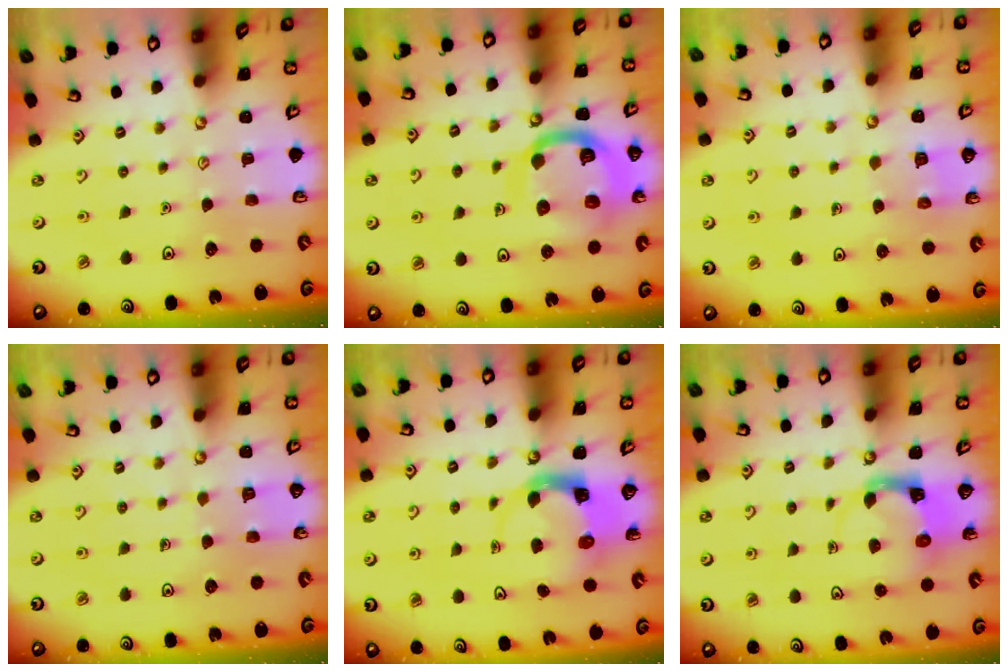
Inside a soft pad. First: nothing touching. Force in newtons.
{"total": 15.6, "press": 15.5, "slide": 1.6}
{"total": 5.2, "press": 5.2, "slide": 0.3}
{"total": 3.4, "press": 3.3, "slide": 0.3}
{"total": 3.9, "press": 3.8, "slide": 0.6}
{"total": 3.7, "press": 3.7, "slide": 0.6}